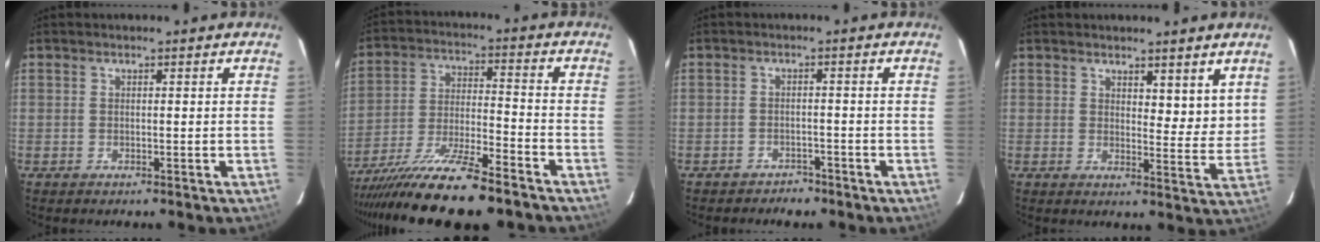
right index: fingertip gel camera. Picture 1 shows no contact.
{"total": 15.6, "force": [-12.6, 1.1, 9.0], "torque": [-0.174, -0.025, -0.221]}
{"total": 2.4, "force": [-2.1, 1.3, 0.2], "torque": [-0.010, 0.003, -0.028]}
{"total": 5.7, "force": [4.1, 2.3, 3.2], "torque": [-0.029, -0.016, 0.060]}